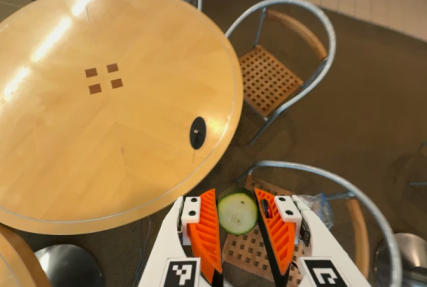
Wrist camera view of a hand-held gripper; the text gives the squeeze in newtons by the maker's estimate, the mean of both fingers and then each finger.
{"total": 8.6, "left": 8.4, "right": 8.7}